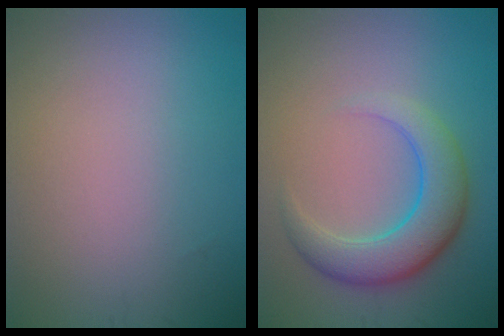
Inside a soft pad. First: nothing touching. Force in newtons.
{"total": 5.3, "press": 5.3, "slide": 0.2}